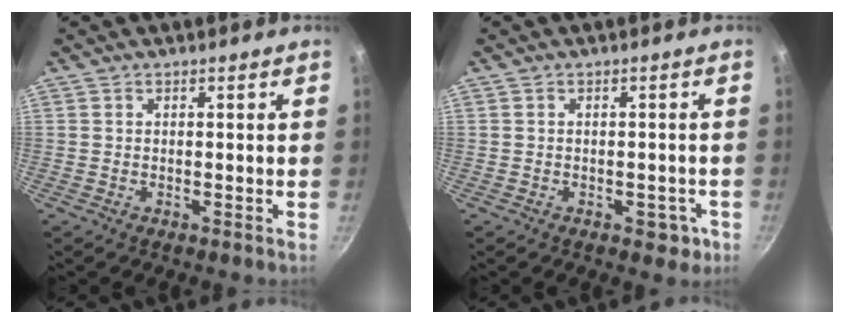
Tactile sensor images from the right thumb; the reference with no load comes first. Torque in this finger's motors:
{"motor_torque": [-0.24, -0.01, -0.29, 0.15, 0.00]}